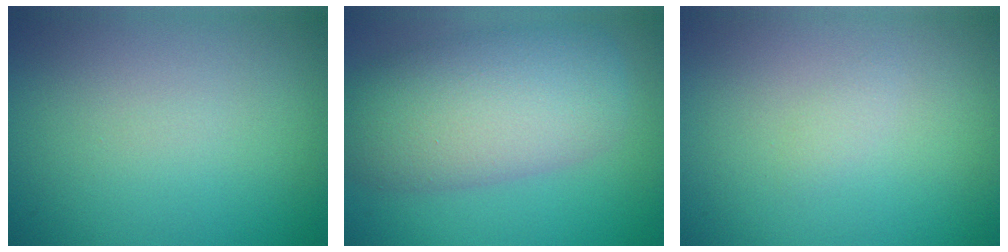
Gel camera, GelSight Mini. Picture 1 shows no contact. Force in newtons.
{"total": 8.9, "press": 8.8, "slide": 0.7}
{"total": 0.6, "press": 0.6, "slide": 0.1}